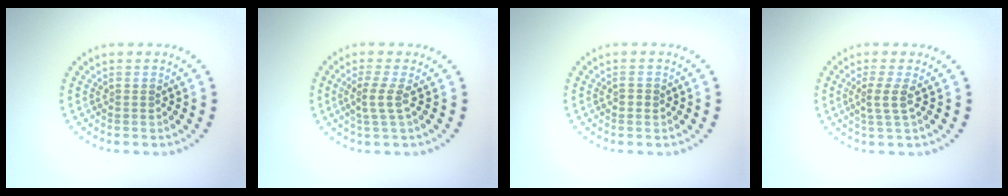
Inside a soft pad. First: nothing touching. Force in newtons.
{"total": 2.1, "press": 1.6, "slide": 1.3}
{"total": 0.9, "press": 0.9, "slide": 0.0}
{"total": 2.0, "press": 1.5, "slide": 1.3}